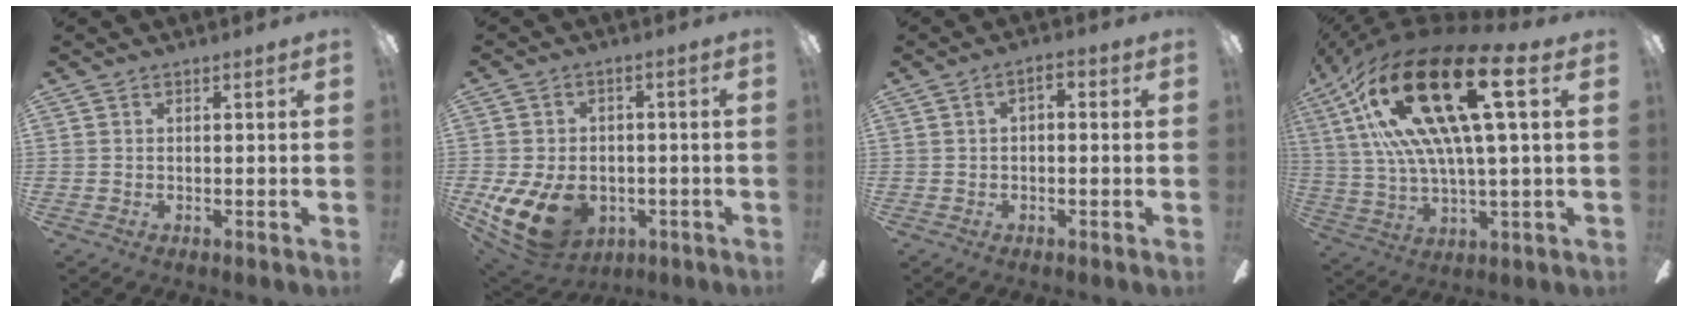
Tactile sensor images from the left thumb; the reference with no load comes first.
{"total": 15.4, "force": [-5.1, 10.0, 10.4], "torque": [-0.216, 0.024, -0.082]}
{"total": 2.5, "force": [-0.3, 1.4, 2.1], "torque": [-0.031, 0.008, -0.010]}
{"total": 28.9, "force": [10.5, 9.8, 25.1], "torque": [-0.510, -0.042, 0.164]}